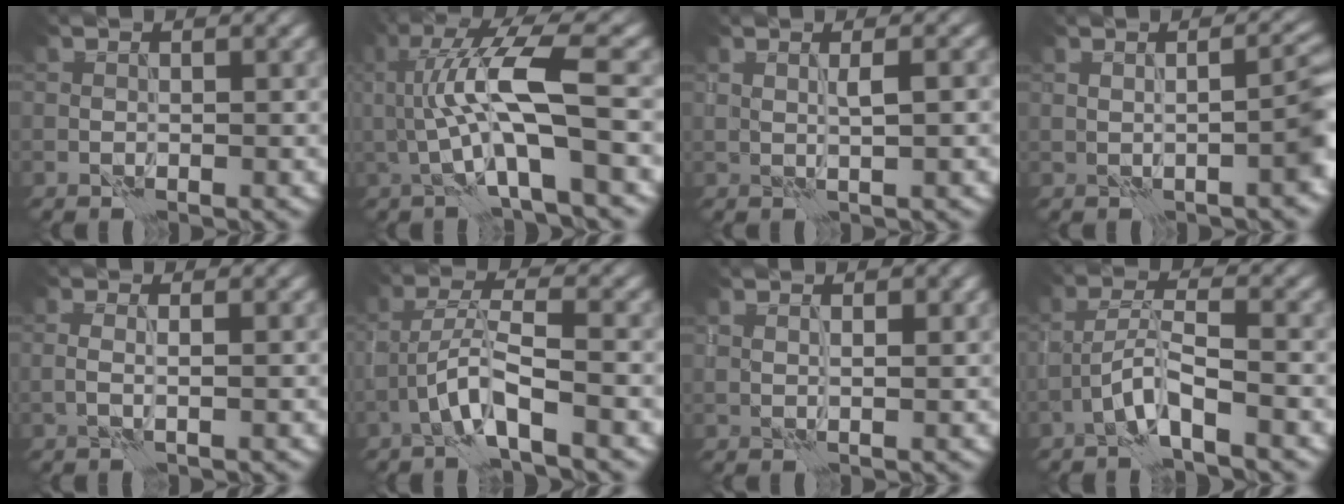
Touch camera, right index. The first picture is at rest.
{"total": 8.7, "force": [1.0, 2.0, 8.4], "torque": [-0.151, 0.004, 0.022]}
{"total": 1.4, "force": [0.7, -0.2, 1.1], "torque": [-0.023, -0.003, 0.016]}
{"total": 3.0, "force": [-0.9, 0.5, 2.9], "torque": [-0.037, 0.004, -0.012]}
{"total": 0.8, "force": [0.1, -0.1, 0.8], "torque": [-0.018, -0.006, 0.000]}
{"total": 3.9, "force": [-2.0, 0.4, 3.4], "torque": [-0.064, 0.008, -0.040]}
{"total": 1.6, "force": [1.1, 0.4, 1.1], "torque": [-0.017, -0.004, 0.021]}
{"total": 3.2, "force": [-1.9, 0.3, 2.6], "torque": [-0.050, 0.008, -0.041]}